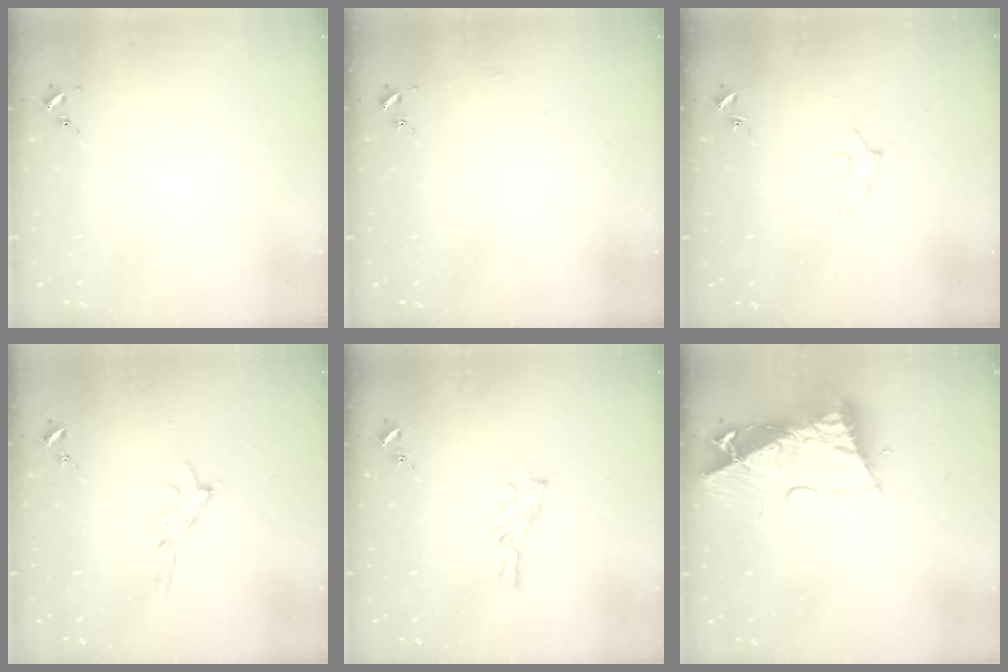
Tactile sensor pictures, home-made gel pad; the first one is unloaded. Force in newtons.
{"total": 2.5, "press": 2.5, "slide": 0.2}
{"total": 6.3, "press": 6.3, "slide": 0.7}
{"total": 6.5, "press": 6.5, "slide": 0.7}
{"total": 4.7, "press": 4.7, "slide": 0.5}
{"total": 13.6, "press": 13.6, "slide": 1.1}